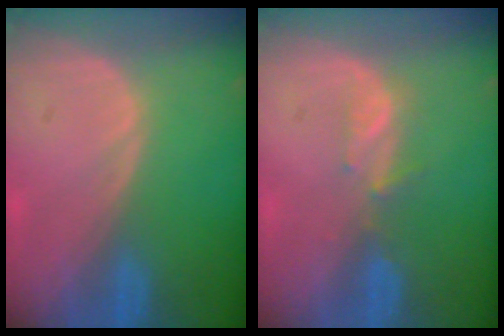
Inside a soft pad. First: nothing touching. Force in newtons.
{"total": 2.3, "press": 2.1, "slide": 0.8}